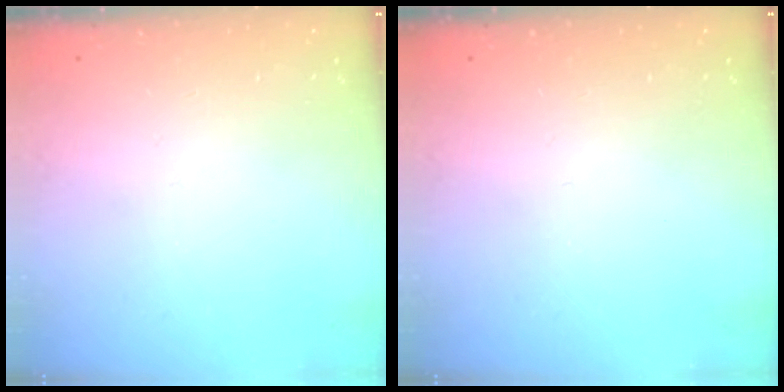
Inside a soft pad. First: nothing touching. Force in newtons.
{"total": 0.0}